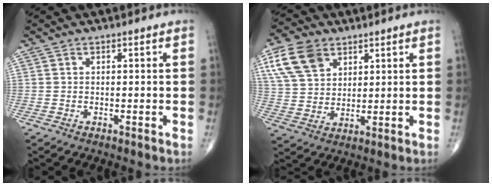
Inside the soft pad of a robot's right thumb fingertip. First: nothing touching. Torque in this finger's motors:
{"motor_torque": [-0.34, 0.63, 0.51, 0.18, 0.20]}